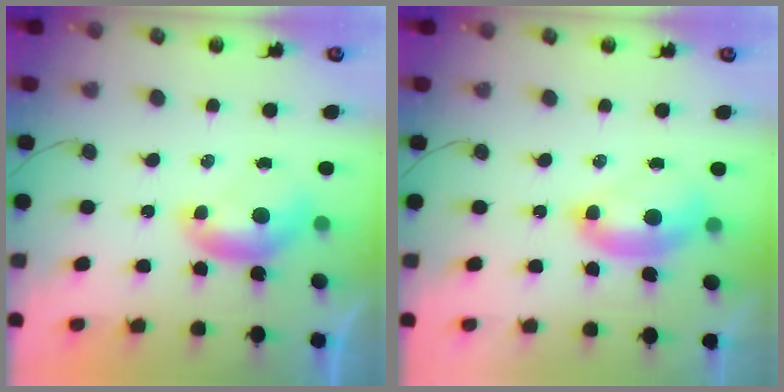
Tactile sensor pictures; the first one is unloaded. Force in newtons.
{"total": 2.5, "press": 2.5, "slide": 0.6}